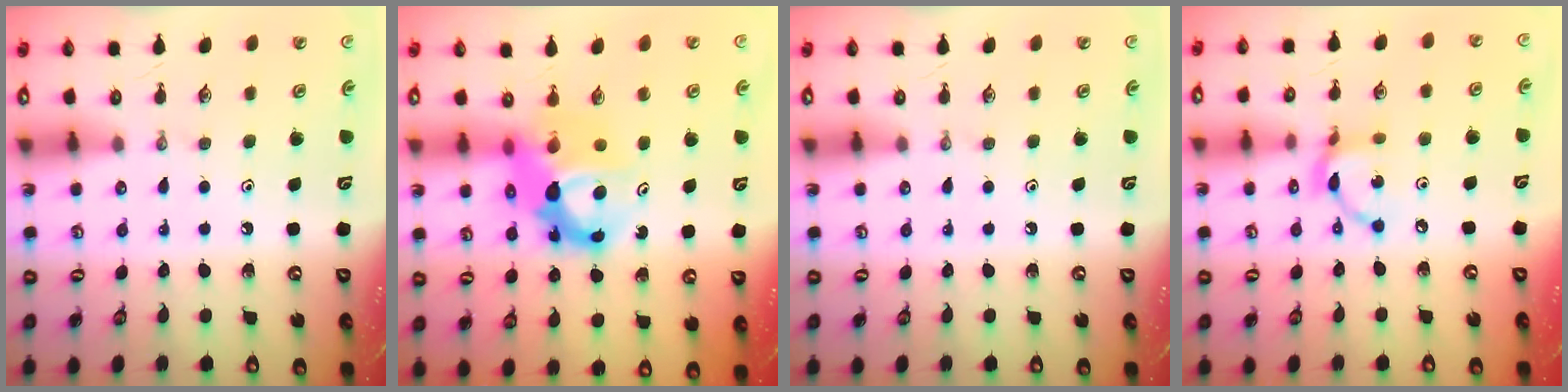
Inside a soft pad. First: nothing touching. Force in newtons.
{"total": 11.6, "press": 11.6, "slide": 1.1}
{"total": 0.0}
{"total": 8.5, "press": 8.5, "slide": 0.4}